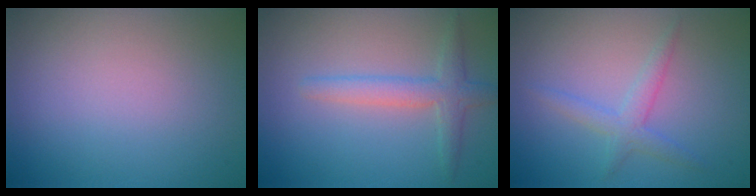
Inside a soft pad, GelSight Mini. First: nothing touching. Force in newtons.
{"total": 2.7, "press": 2.7, "slide": 0.1}
{"total": 1.3, "press": 1.3, "slide": 0.1}